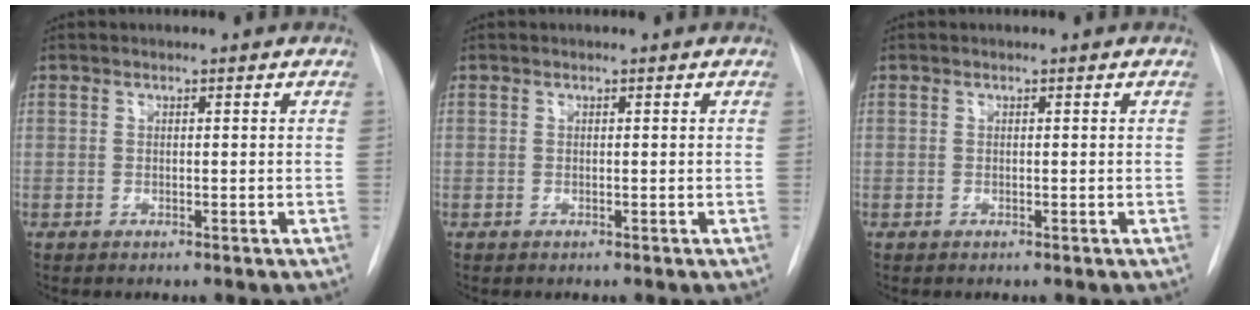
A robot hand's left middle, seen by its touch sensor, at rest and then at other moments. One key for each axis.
{"total": 0.0}
{"total": 0.0}